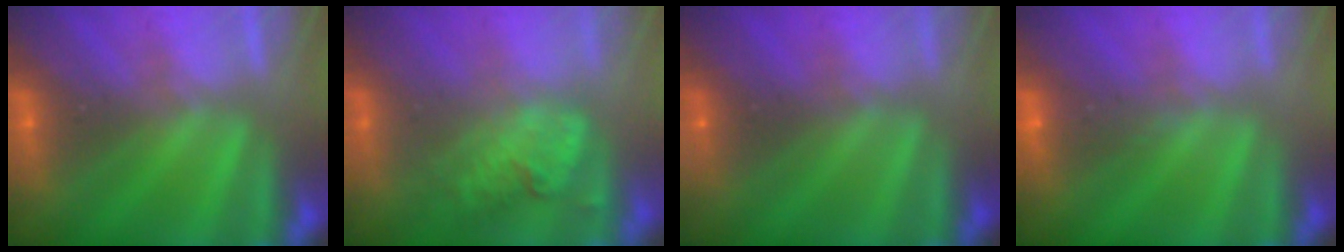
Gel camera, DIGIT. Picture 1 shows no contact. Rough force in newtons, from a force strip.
{"total": 2.4}
{"total": 7.8}
{"total": 2.9}